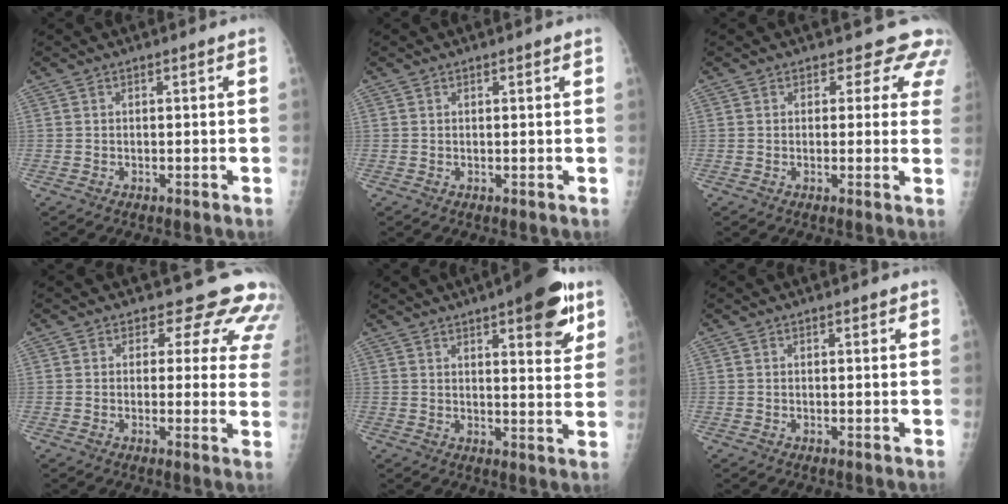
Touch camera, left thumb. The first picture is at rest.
{"total": 0.7, "force": [0.5, 0.2, 0.5], "torque": [-0.004, -0.001, 0.007]}
{"total": 6.7, "force": [5.6, 3.6, 0.8], "torque": [0.037, -0.024, 0.039]}
{"total": 11.9, "force": [10.3, 5.4, 2.3], "torque": [0.032, -0.059, 0.086]}
{"total": 13.8, "force": [7.6, 4.3, 10.8], "torque": [-0.109, -0.031, 0.098]}
{"total": 1.1, "force": [0.8, 0.4, 0.7], "torque": [-0.004, -0.002, 0.009]}